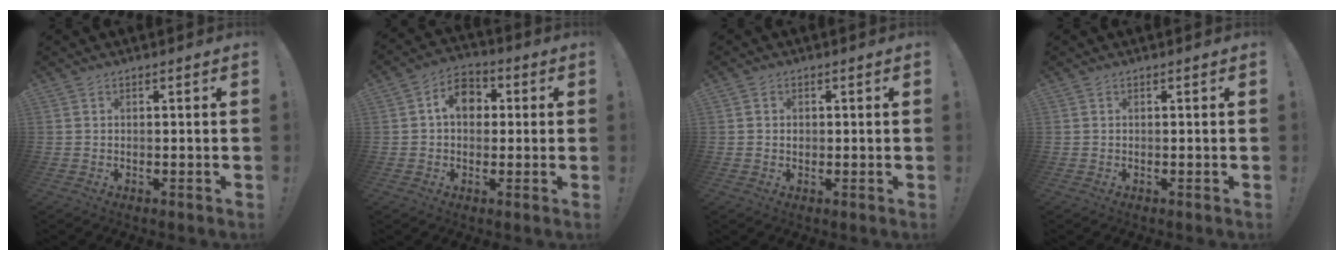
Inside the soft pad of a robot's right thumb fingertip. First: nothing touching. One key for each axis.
{"total": 9.0, "fx": 1.8, "fy": 6.7, "fz": 5.7, "tx": -0.087, "ty": 0.011, "tz": 0.034}
{"total": 1.6, "fx": -0.1, "fy": 1.6, "fz": 0.4, "tx": 0.010, "ty": -0.002, "tz": -0.005}
{"total": 0.0}